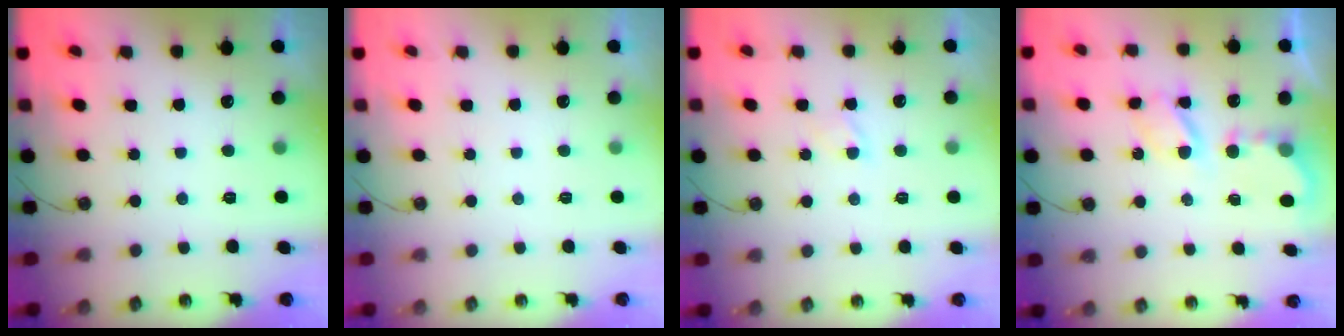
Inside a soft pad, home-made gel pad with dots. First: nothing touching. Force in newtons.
{"total": 0.0}
{"total": 2.3, "press": 2.2, "slide": 0.3}
{"total": 6.0, "press": 6.0, "slide": 0.4}